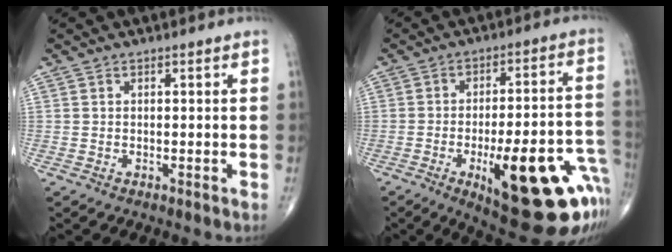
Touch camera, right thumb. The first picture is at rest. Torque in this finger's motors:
{"motor_torque": [2.54, 2.00, 1.06, -1.09, 0.46]}